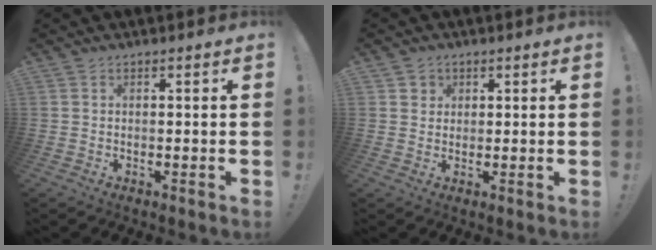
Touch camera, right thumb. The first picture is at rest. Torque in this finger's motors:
{"motor_torque": [0.24, 0.39, 0.22, -0.26, 0.00]}